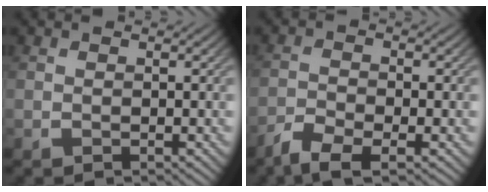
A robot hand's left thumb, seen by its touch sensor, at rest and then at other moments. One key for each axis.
{"total": 4.1, "fx": -3.1, "fy": 1.0, "fz": 2.5, "tx": -0.057, "ty": -0.009, "tz": -0.064}